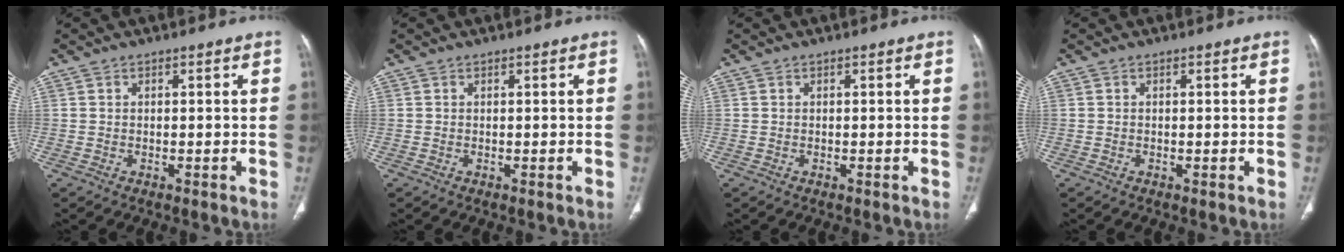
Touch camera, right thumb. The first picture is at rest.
{"total": 0.0}
{"total": 0.0}
{"total": 0.0}